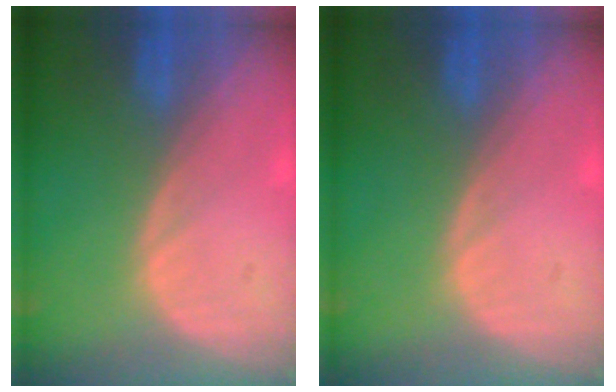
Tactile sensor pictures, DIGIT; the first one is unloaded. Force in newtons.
{"total": 0.0}